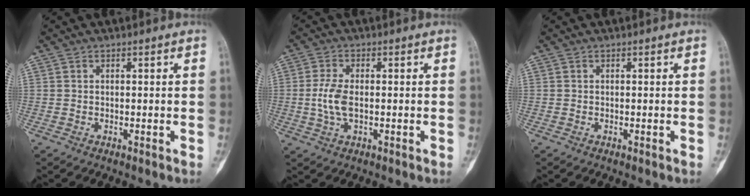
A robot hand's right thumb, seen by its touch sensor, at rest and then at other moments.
{"total": 5.4, "force": [-0.5, 2.6, 4.7], "torque": [-0.110, 0.006, -0.012]}
{"total": 0.0}